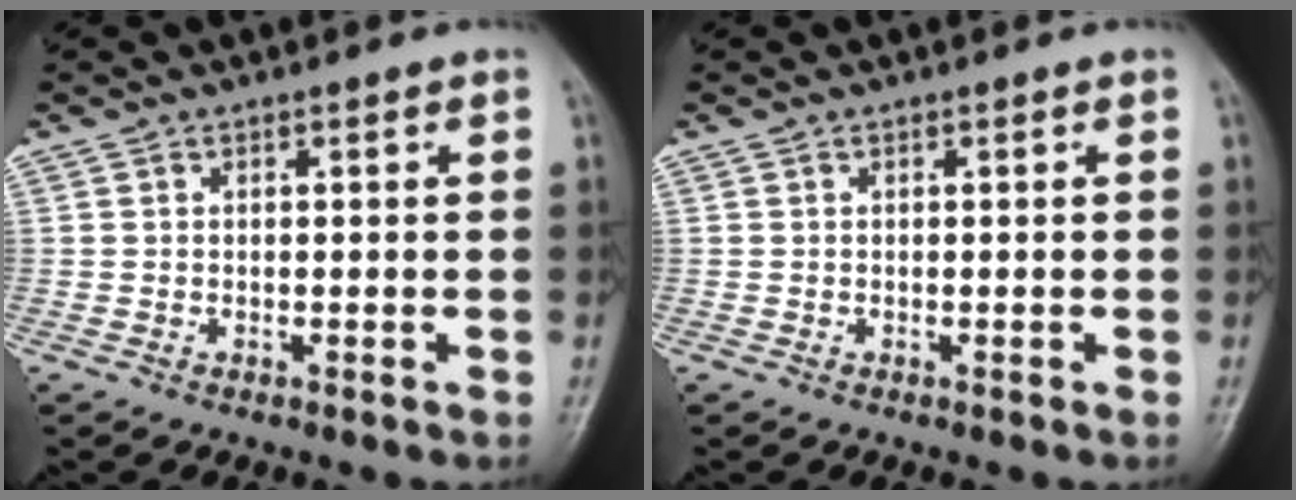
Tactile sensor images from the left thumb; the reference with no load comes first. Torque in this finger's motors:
{"motor_torque": [0.00, 0.00, -0.15, -0.05, 0.00]}